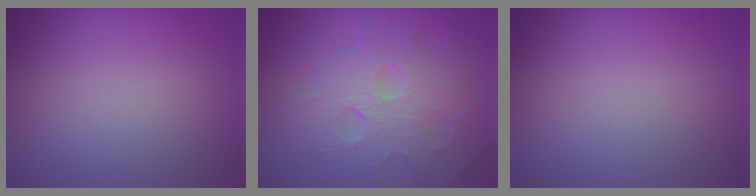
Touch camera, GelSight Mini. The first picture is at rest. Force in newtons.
{"total": 8.7, "press": 5.9, "slide": 6.5}
{"total": 0.0}